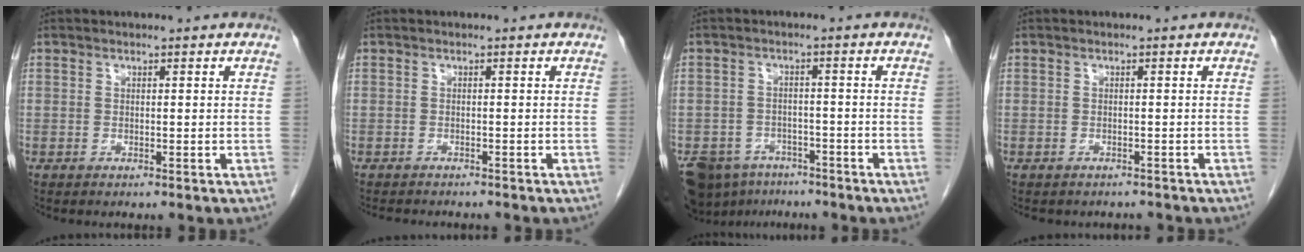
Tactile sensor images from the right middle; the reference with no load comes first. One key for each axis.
{"total": 5.0, "fx": -4.5, "fy": 1.3, "fz": 1.8, "tx": -0.022, "ty": -0.005, "tz": -0.061}
{"total": 12.2, "fx": -8.7, "fy": 7.4, "fz": 4.4, "tx": -0.109, "ty": -0.008, "tz": -0.122}
{"total": 3.5, "fx": -3.1, "fy": 1.5, "fz": 0.5, "tx": -0.007, "ty": 0.001, "tz": -0.037}